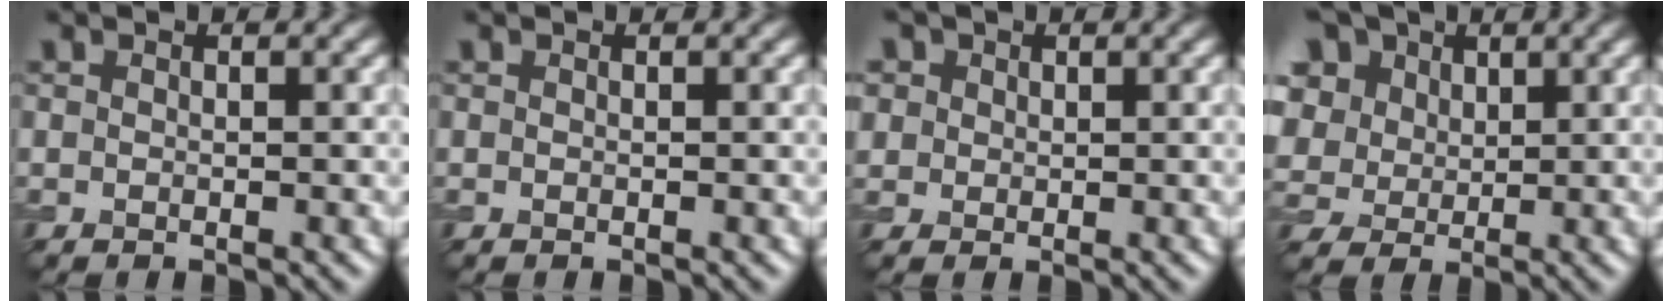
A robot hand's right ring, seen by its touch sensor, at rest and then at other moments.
{"total": 0.0}
{"total": 3.6, "force": [1.8, 2.8, 1.2], "torque": [-0.037, 0.010, 0.028]}
{"total": 11.6, "force": [5.3, 8.6, 5.7], "torque": [-0.148, 0.033, 0.083]}